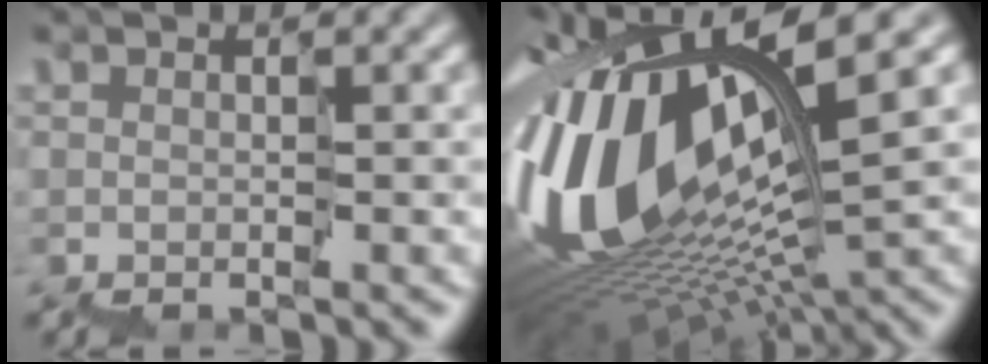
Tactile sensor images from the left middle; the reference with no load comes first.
{"total": 15.0, "force": [1.9, 5.6, 13.7], "torque": [-0.313, 0.007, 0.052]}